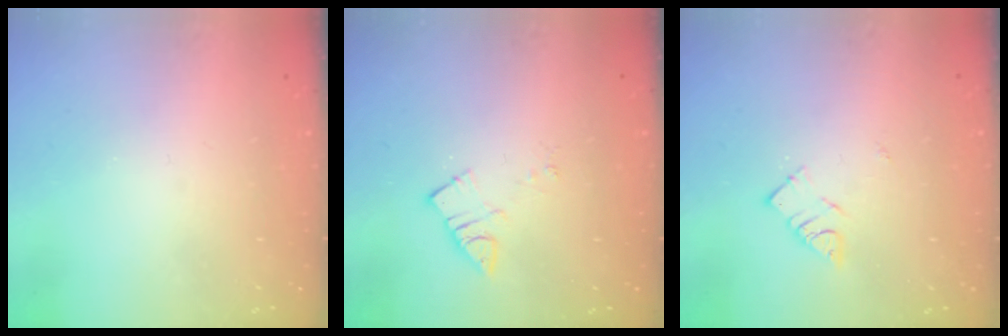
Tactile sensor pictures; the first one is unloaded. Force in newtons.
{"total": 4.5, "press": 4.5, "slide": 0.4}
{"total": 5.2, "press": 5.2, "slide": 0.1}